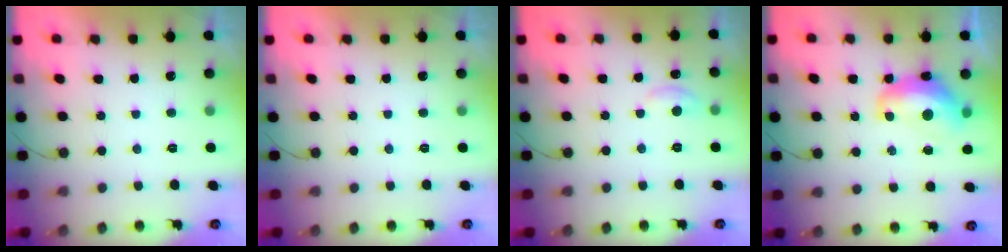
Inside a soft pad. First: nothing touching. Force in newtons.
{"total": 0.0}
{"total": 6.3, "press": 6.3, "slide": 0.5}
{"total": 11.9, "press": 11.9, "slide": 1.0}